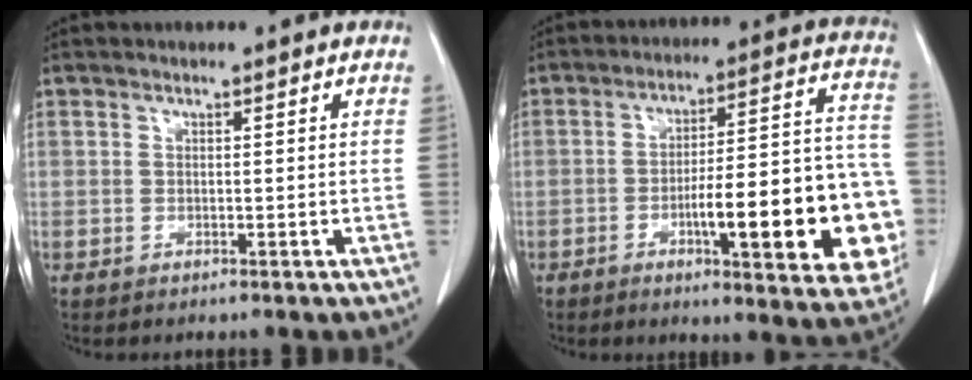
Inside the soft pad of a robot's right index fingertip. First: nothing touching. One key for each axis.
{"total": 21.1, "fx": -5.7, "fy": 4.2, "fz": 19.8, "tx": -0.193, "ty": 0.029, "tz": -0.063}